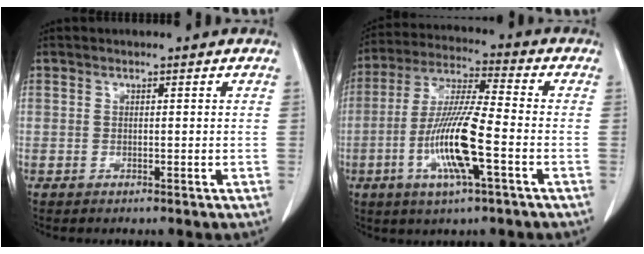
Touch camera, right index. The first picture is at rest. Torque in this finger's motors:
{"motor_torque": [2.00, -0.14, 1.05, 0.21]}